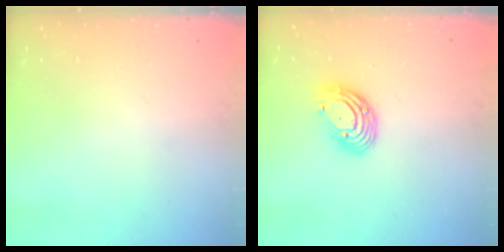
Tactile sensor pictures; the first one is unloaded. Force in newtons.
{"total": 10.3, "press": 10.3, "slide": 1.0}